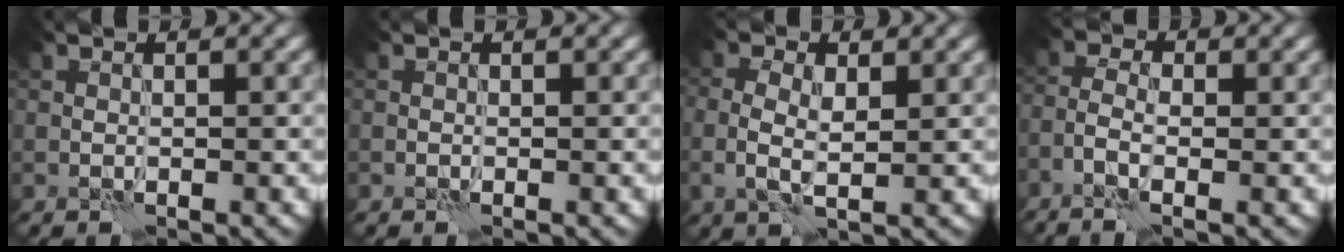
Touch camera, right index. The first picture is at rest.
{"total": 0.0}
{"total": 3.2, "force": [0.3, 1.6, 2.8], "torque": [-0.063, 0.002, 0.003]}
{"total": 3.5, "force": [-1.5, 1.4, 2.8], "torque": [-0.073, 0.000, -0.031]}